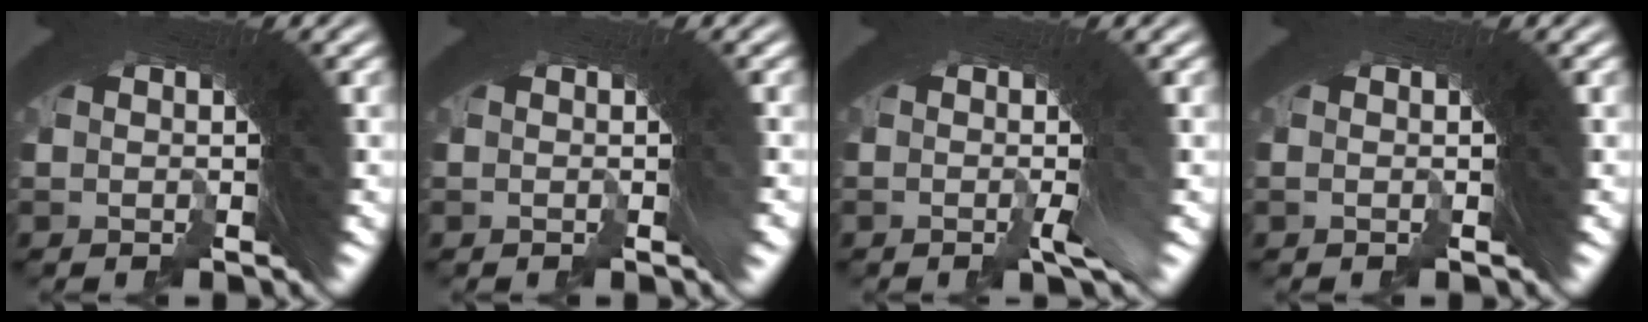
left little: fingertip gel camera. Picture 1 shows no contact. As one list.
[{"total": 0.8, "force": [-0.3, 0.0, 0.8], "torque": [-0.010, 0.007, -0.005]}, {"total": 1.8, "force": [-0.5, -0.2, 1.7], "torque": [-0.023, 0.016, -0.019]}, {"total": 0.0}]